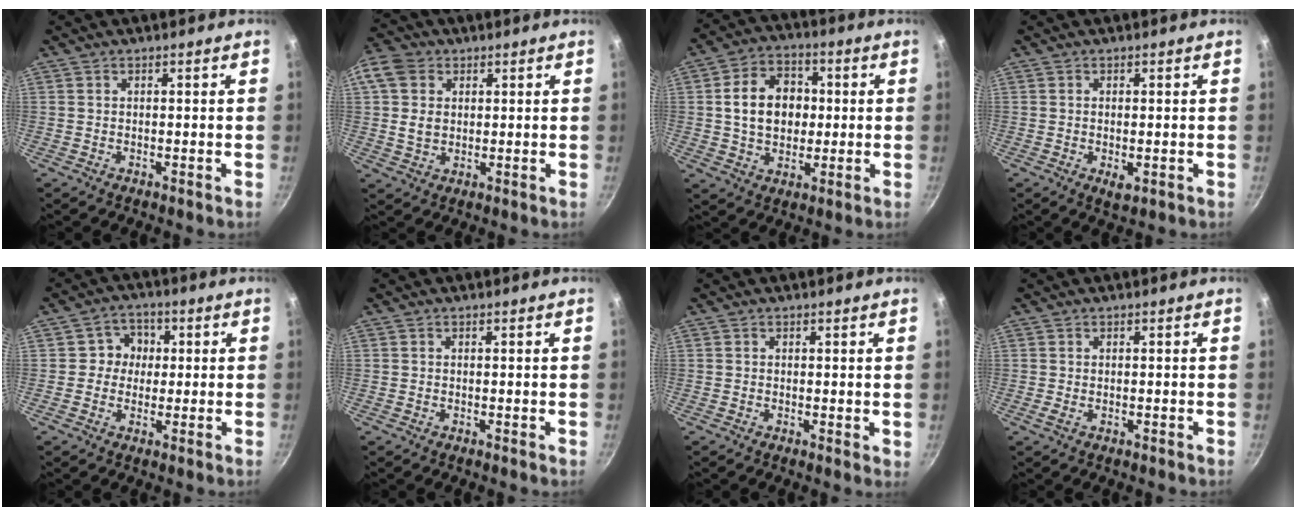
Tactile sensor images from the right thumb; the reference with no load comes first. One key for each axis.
{"total": 9.0, "fx": 1.9, "fy": 7.2, "fz": 5.0, "tx": -0.085, "ty": 0.001, "tz": 0.028}
{"total": 12.3, "fx": 0.9, "fy": 9.4, "fz": 7.9, "tx": -0.104, "ty": 0.017, "tz": 0.010}
{"total": 2.5, "fx": -0.6, "fy": 1.3, "fz": 2.1, "tx": -0.035, "ty": -0.008, "tz": -0.007}
{"total": 5.3, "fx": 0.5, "fy": 5.1, "fz": 1.6, "tx": 0.015, "ty": 0.009, "tz": -0.004}
{"total": 0.0}
{"total": 0.9, "fx": 0.3, "fy": 0.5, "fz": 0.7, "tx": -0.010, "ty": -0.002, "tz": 0.003}
{"total": 0.7, "fx": 0.0, "fy": 0.2, "fz": 0.6, "tx": -0.013, "ty": -0.001, "tz": -0.001}